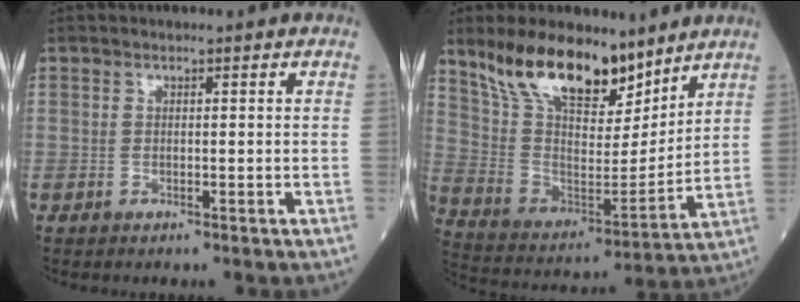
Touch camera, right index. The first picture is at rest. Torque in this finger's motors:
{"motor_torque": [0.88, 1.02, 0.33, 0.18]}